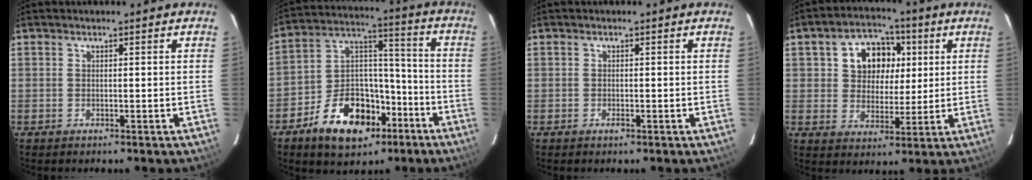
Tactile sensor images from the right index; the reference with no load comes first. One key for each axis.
{"total": 17.0, "fx": -9.3, "fy": 10.5, "fz": 9.7, "tx": -0.188, "ty": 0.045, "tz": -0.140}
{"total": 0.9, "fx": -0.5, "fy": 0.4, "fz": 0.6, "tx": -0.012, "ty": 0.001, "tz": -0.008}
{"total": 10.5, "fx": 3.0, "fy": 8.4, "fz": 5.6, "tx": -0.113, "ty": 0.028, "tz": 0.054}